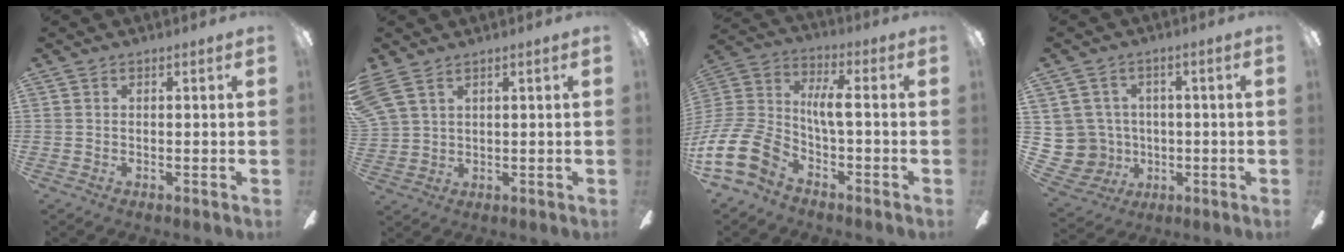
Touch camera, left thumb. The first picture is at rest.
{"total": 4.6, "force": [3.2, 2.4, 2.3], "torque": [-0.052, -0.002, 0.065]}
{"total": 14.6, "force": [-5.1, 8.4, 10.8], "torque": [-0.246, 0.009, -0.093]}
{"total": 7.9, "force": [0.9, 7.8, 0.9], "torque": [-0.060, -0.006, 0.028]}